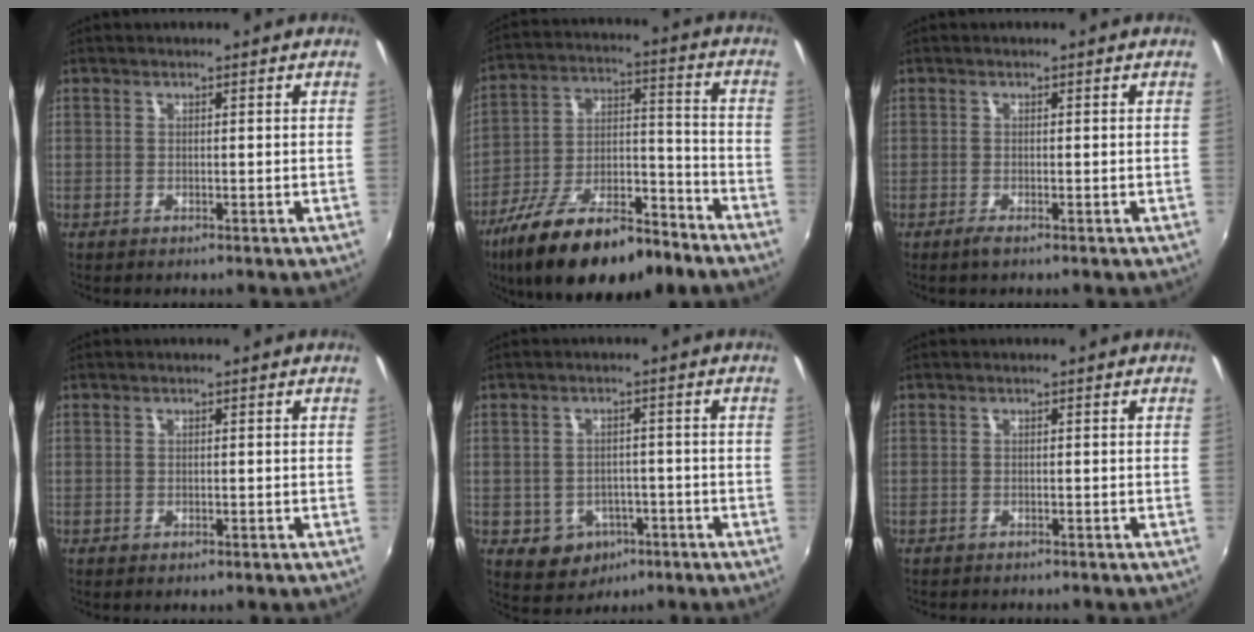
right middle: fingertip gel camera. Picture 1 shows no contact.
{"total": 21.3, "force": [-13.9, 7.7, 14.2], "torque": [-0.259, -0.024, -0.222]}
{"total": 1.2, "force": [-0.8, 0.0, 0.9], "torque": [-0.019, -0.006, -0.017]}
{"total": 0.5, "force": [-0.4, 0.3, 0.2], "torque": [-0.004, -0.004, -0.008]}
{"total": 7.0, "force": [-3.0, 5.9, 2.3], "torque": [-0.059, 0.005, -0.025]}
{"total": 1.7, "force": [-1.6, 0.4, 0.4], "torque": [-0.013, -0.009, -0.022]}